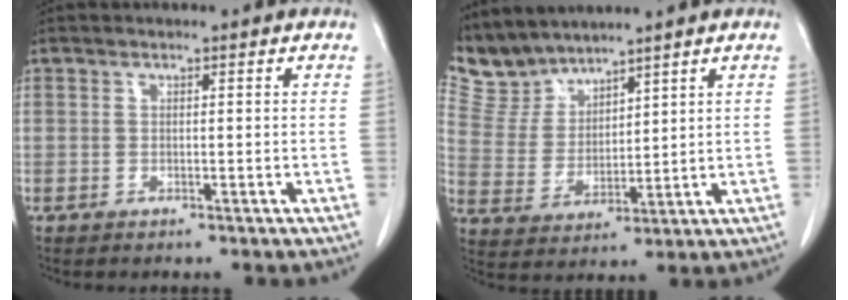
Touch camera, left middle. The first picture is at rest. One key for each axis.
{"total": 6.4, "fx": 6.3, "fy": 1.4, "fz": -0.2, "tx": -0.012, "ty": 0.008, "tz": 0.147}